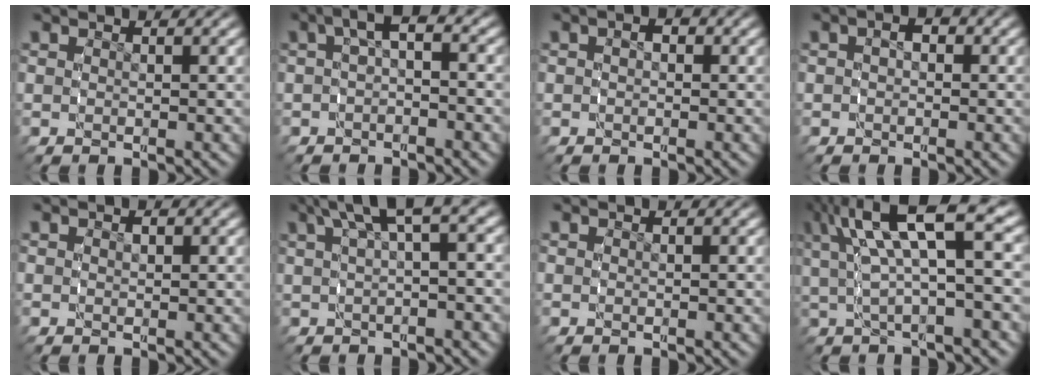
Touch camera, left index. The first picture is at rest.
{"total": 3.5, "force": [0.5, 1.9, 2.8], "torque": [-0.046, 0.012, -0.001]}
{"total": 1.6, "force": [-0.2, 1.4, 0.8], "torque": [-0.018, -0.007, -0.006]}
{"total": 2.0, "force": [-0.2, 1.6, 1.1], "torque": [-0.021, -0.004, -0.007]}
{"total": 0.7, "force": [0.0, 0.5, 0.4], "torque": [-0.006, -0.003, 0.002]}
{"total": 5.4, "force": [2.5, 1.9, 4.4], "torque": [-0.063, 0.027, 0.032]}
{"total": 0.0}
{"total": 6.9, "force": [2.1, 3.3, 5.8], "torque": [-0.107, 0.017, 0.025]}